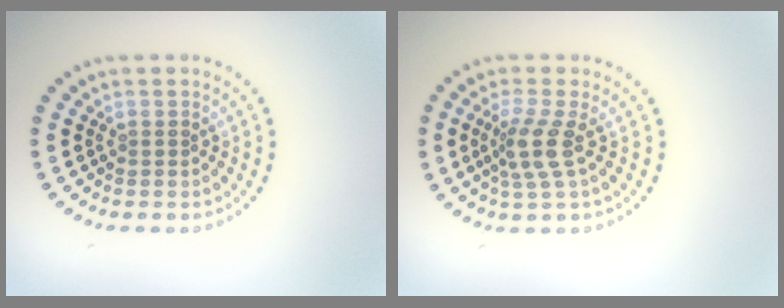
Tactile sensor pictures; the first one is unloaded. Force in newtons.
{"total": 2.9, "press": 2.1, "slide": 1.9}